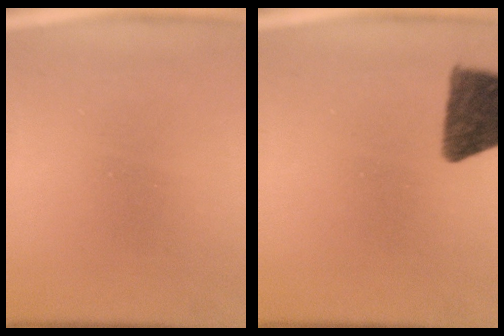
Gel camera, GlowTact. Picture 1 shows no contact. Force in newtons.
{"total": 11.2}